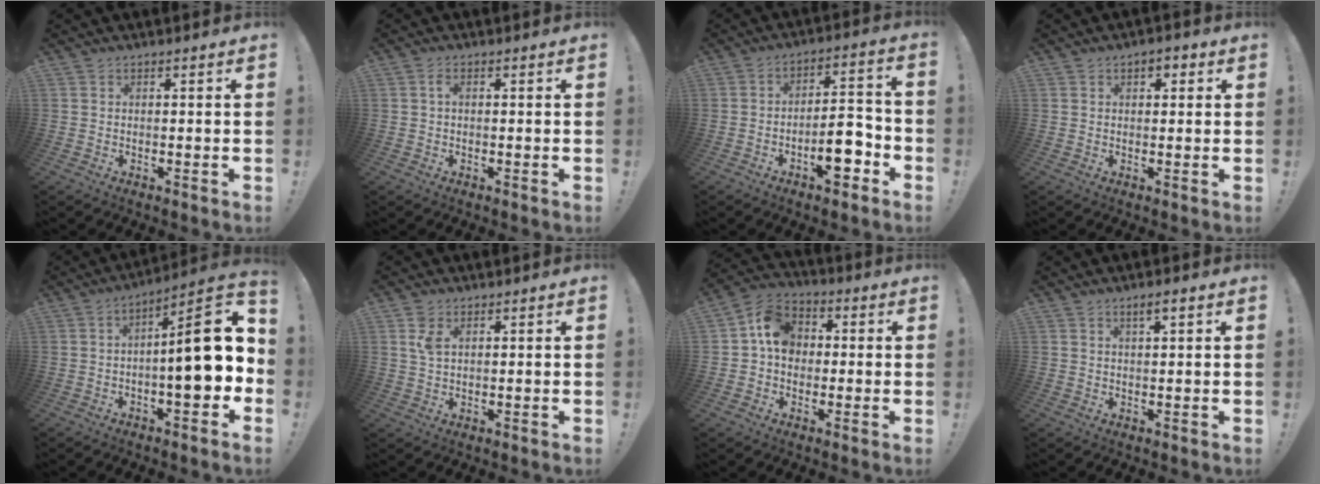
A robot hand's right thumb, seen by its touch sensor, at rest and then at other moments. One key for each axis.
{"total": 1.4, "fx": 0.1, "fy": 0.7, "fz": 1.3, "tx": -0.023, "ty": 0.003, "tz": 0.000}
{"total": 10.0, "fx": -4.9, "fy": 4.3, "fz": 7.6, "tx": -0.099, "ty": 0.034, "tz": -0.086}
{"total": 2.5, "fx": 0.7, "fy": 1.7, "fz": 1.7, "tx": -0.018, "ty": 0.003, "tz": 0.009}
{"total": 16.5, "fx": -0.4, "fy": 4.8, "fz": 15.8, "tx": -0.212, "ty": 0.002, "tz": -0.007}
{"total": 3.8, "fx": 1.6, "fy": 2.1, "fz": 2.7, "tx": -0.044, "ty": 0.000, "tz": 0.027}
{"total": 11.0, "fx": 1.1, "fy": 9.2, "fz": 6.1, "tx": -0.091, "ty": 0.019, "tz": 0.029}
{"total": 2.5, "fx": 1.3, "fy": 0.1, "fz": 2.1, "tx": -0.042, "ty": 0.000, "tz": 0.022}